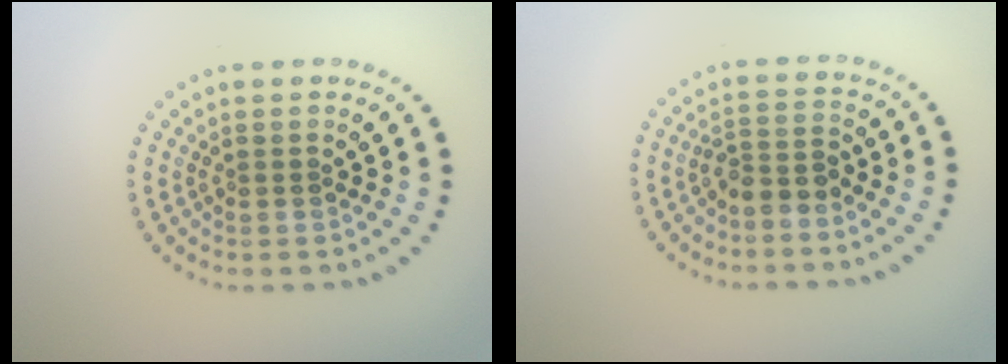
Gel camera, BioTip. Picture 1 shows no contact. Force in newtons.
{"total": 2.2, "press": 1.8, "slide": 1.2}